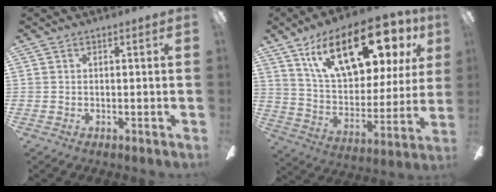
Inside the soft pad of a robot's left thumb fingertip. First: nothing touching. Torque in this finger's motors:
{"motor_torque": [2.61, 2.40, 1.36, -1.41, 0.19]}